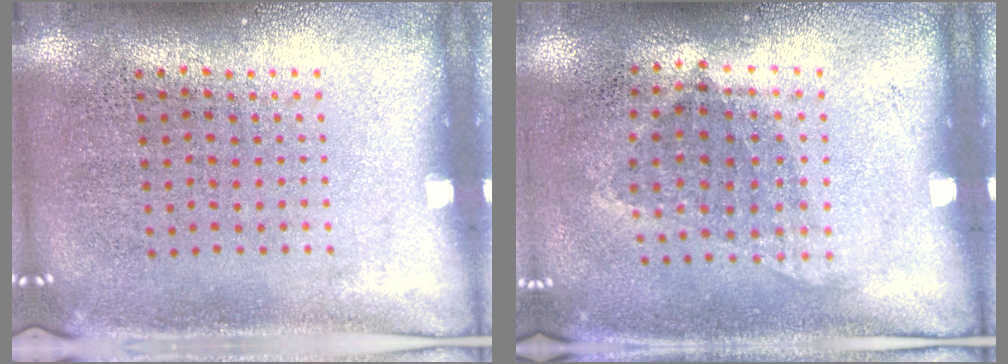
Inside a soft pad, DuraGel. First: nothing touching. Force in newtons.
{"total": 0.9, "press": 0.7, "slide": 0.6}